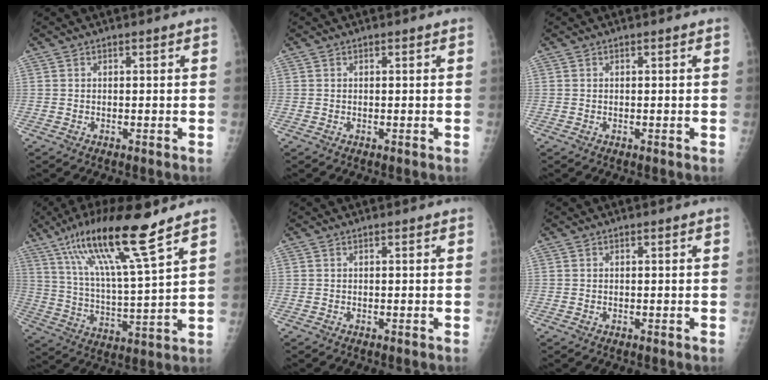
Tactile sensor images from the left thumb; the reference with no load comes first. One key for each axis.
{"total": 0.0}
{"total": 0.0}
{"total": 17.5, "fx": 11.5, "fy": 1.4, "fz": 13.2, "tx": -0.232, "ty": -0.049, "tz": 0.209}
{"total": 0.0}
{"total": 0.0}